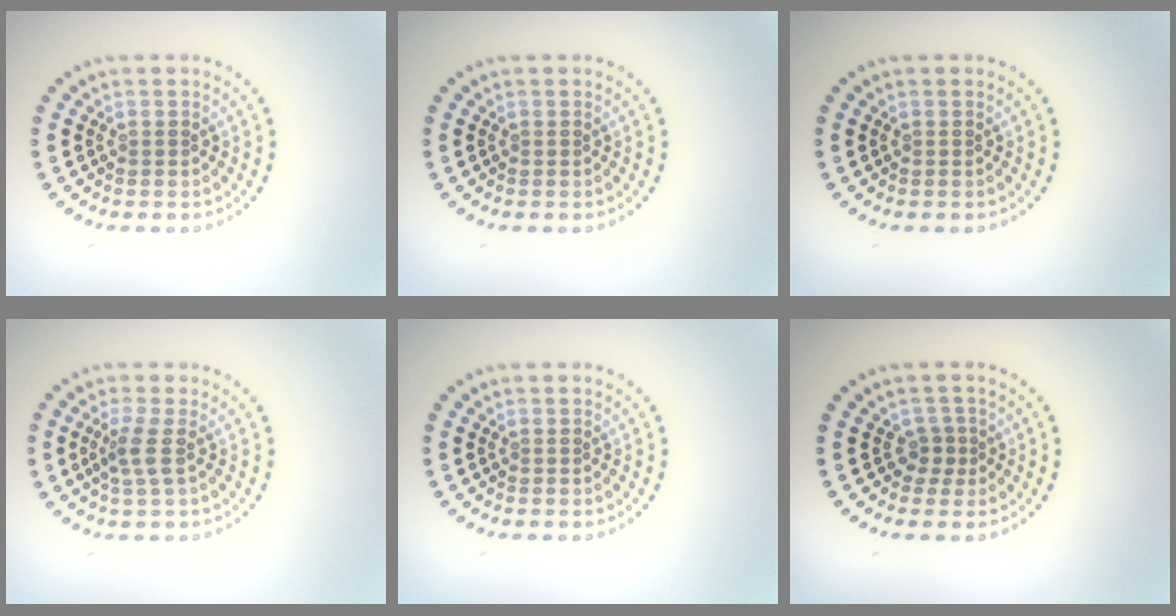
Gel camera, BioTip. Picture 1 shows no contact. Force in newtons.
{"total": 0.0}
{"total": 0.0}
{"total": 2.0, "press": 1.5, "slide": 1.4}
{"total": 0.0}
{"total": 1.4, "press": 1.0, "slide": 0.9}